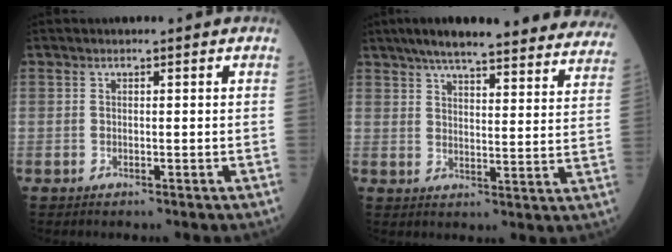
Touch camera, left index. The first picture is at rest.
{"total": 27.9, "force": [24.7, 4.1, 12.4], "torque": [-0.174, -0.025, 0.297]}